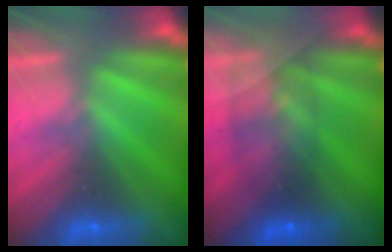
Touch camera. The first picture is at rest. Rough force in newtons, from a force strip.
{"total": 5.8}